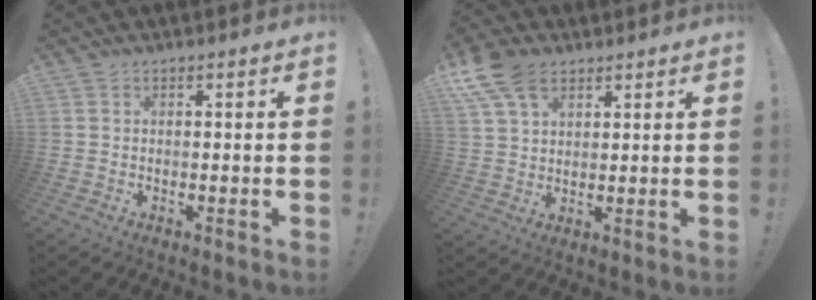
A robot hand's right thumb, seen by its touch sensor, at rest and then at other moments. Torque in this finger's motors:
{"motor_torque": [0.31, 0.31, 0.41, 0.18, 0.05]}